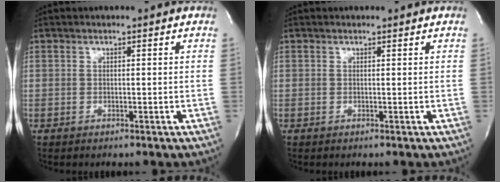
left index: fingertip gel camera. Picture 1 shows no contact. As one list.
[{"total": 0.0}]